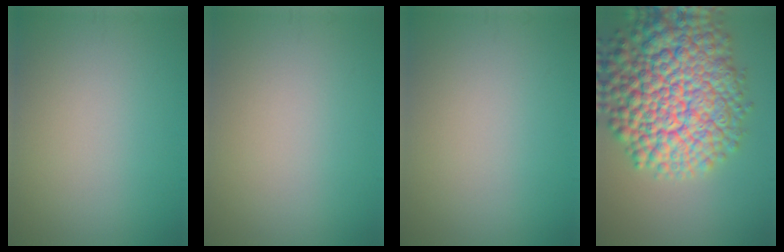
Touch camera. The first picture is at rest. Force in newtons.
{"total": 0.0}
{"total": 0.0}
{"total": 14.4, "press": 14.4, "slide": 0.7}